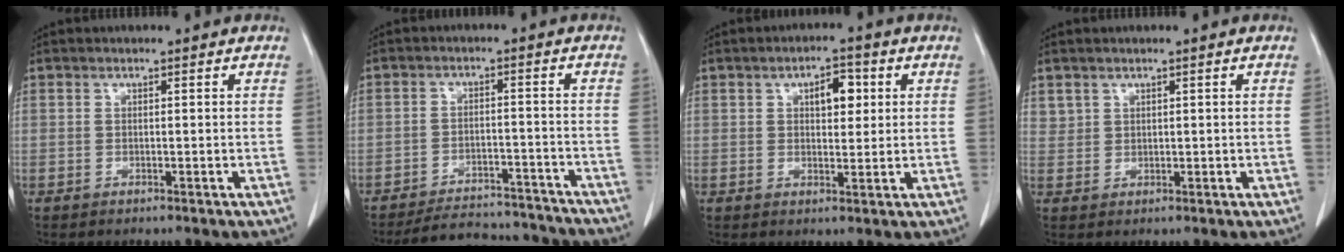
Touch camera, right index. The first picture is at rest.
{"total": 12.0, "force": [-11.5, 3.3, 1.3], "torque": [-0.005, 0.014, -0.150]}
{"total": 4.6, "force": [1.5, 2.2, 3.8], "torque": [-0.057, 0.008, 0.022]}
{"total": 1.8, "force": [1.2, 1.4, 0.1], "torque": [0.011, 0.003, 0.020]}